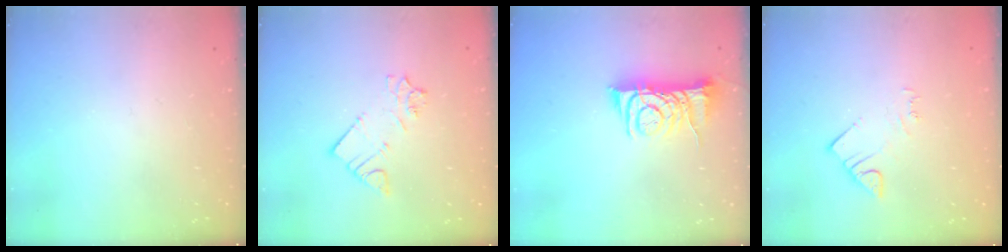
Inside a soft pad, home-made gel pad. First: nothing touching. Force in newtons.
{"total": 5.1, "press": 5.1, "slide": 0.3}
{"total": 8.4, "press": 8.4, "slide": 0.3}
{"total": 4.4, "press": 4.4, "slide": 0.6}